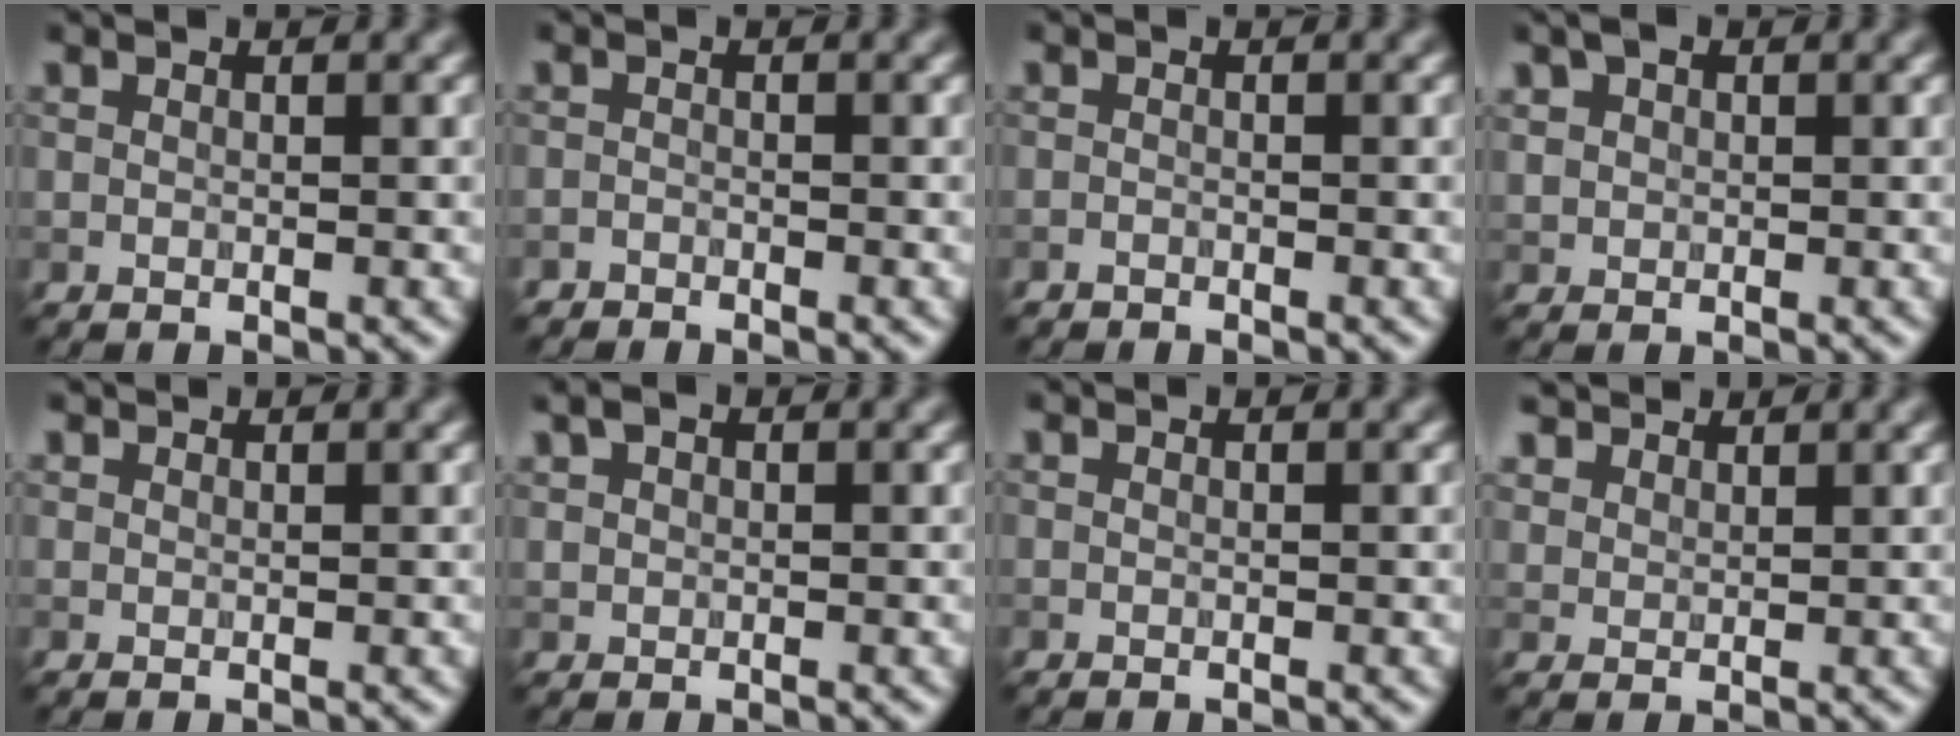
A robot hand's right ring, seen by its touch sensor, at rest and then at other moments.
{"total": 0.9, "force": [-0.9, 0.2, -0.1], "torque": [0.005, -0.003, -0.019]}
{"total": 0.6, "force": [-0.6, 0.1, 0.0], "torque": [0.001, -0.004, -0.013]}
{"total": 2.4, "force": [1.1, 1.7, 1.3], "torque": [-0.027, 0.008, 0.011]}
{"total": 0.7, "force": [0.6, 0.2, 0.0], "torque": [-0.002, 0.000, 0.014]}
{"total": 1.4, "force": [0.6, 1.0, 0.8], "torque": [-0.014, 0.002, 0.010]}
{"total": 0.0}
{"total": 2.4, "force": [2.0, 1.3, 0.4], "torque": [-0.026, -0.008, 0.048]}